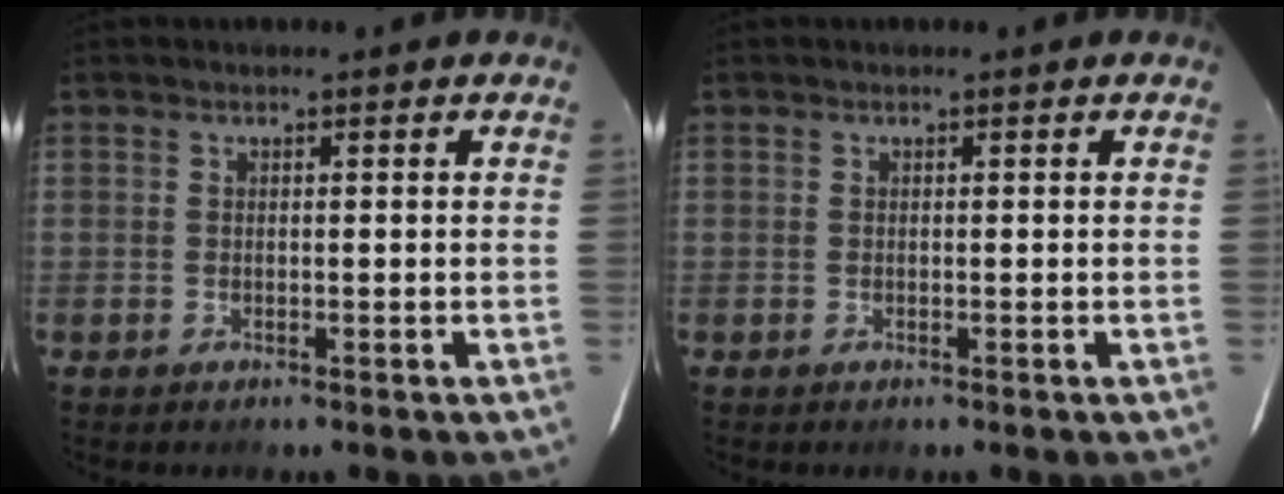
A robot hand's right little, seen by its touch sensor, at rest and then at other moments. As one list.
[{"total": 0.0}]